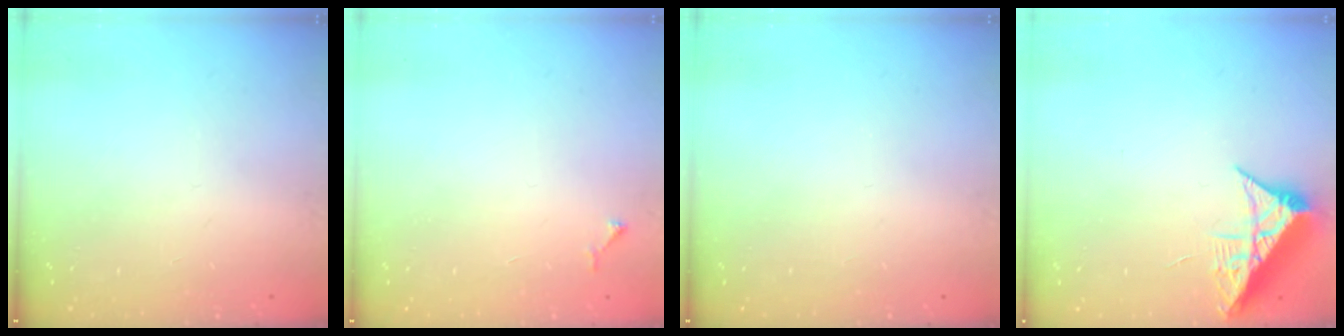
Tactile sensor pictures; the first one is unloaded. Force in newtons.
{"total": 4.5, "press": 4.5, "slide": 0.6}
{"total": 0.0}
{"total": 8.4, "press": 8.4, "slide": 0.5}